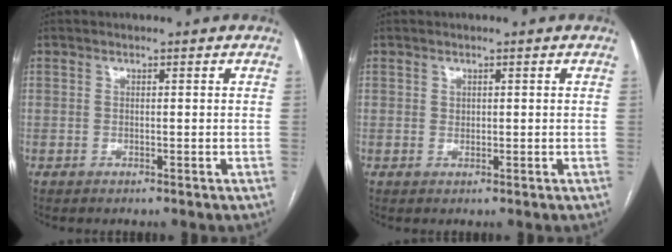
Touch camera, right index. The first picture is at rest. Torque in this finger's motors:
{"motor_torque": [-0.12, -0.09, -0.03, -0.01]}